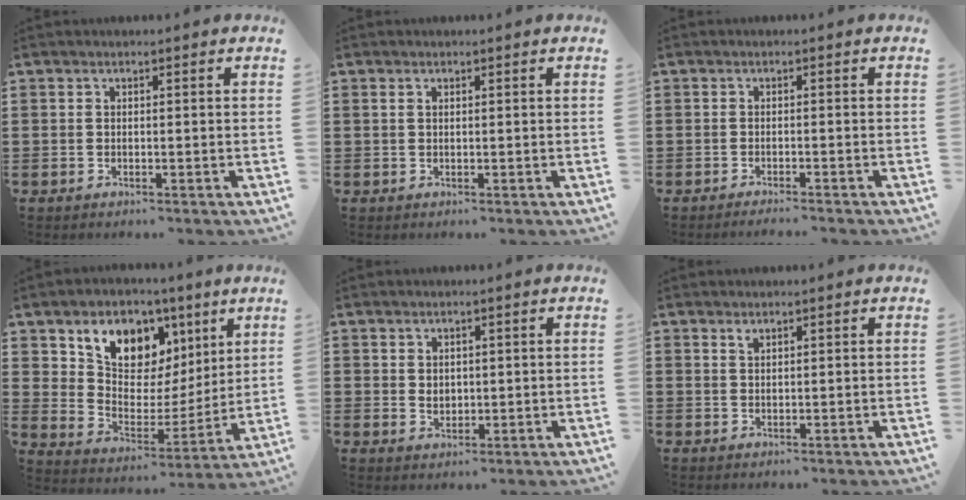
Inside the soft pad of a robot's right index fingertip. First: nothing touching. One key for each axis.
{"total": 0.7, "fx": 0.3, "fy": 0.4, "fz": 0.5, "tx": -0.011, "ty": 0.002, "tz": 0.005}
{"total": 1.4, "fx": -1.4, "fy": -0.4, "fz": 0.2, "tx": -0.004, "ty": -0.001, "tz": -0.027}
{"total": 9.2, "fx": 6.2, "fy": 6.0, "fz": 3.2, "tx": -0.084, "ty": -0.043, "tz": 0.109}
{"total": 2.2, "fx": 1.0, "fy": 1.9, "fz": 0.7, "tx": -0.020, "ty": 0.008, "tz": 0.018}
{"total": 0.8, "fx": 0.7, "fy": 0.3, "fz": 0.4, "tx": -0.009, "ty": 0.000, "tz": 0.013}